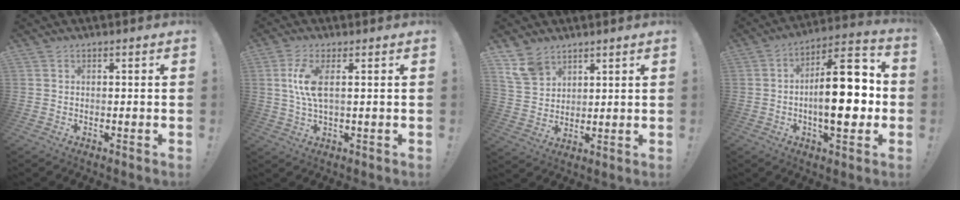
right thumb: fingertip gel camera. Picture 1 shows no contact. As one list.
[{"total": 7.8, "force": [1.5, 2.1, 7.3], "torque": [-0.141, -0.009, 0.024]}, {"total": 7.1, "force": [5.1, 4.3, 2.7], "torque": [-0.056, -0.019, 0.103]}, {"total": 19.1, "force": [-2.0, 7.3, 17.6], "torque": [-0.262, 0.006, -0.036]}]